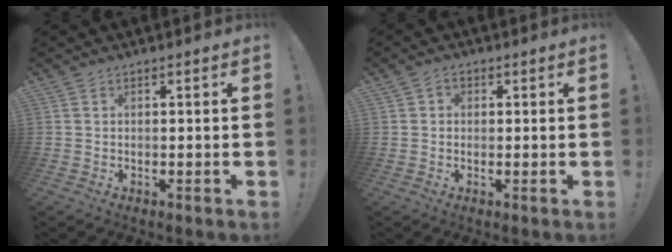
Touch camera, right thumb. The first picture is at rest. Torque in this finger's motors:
{"motor_torque": [-0.26, 0.24, -0.04, -0.11, 0.09]}